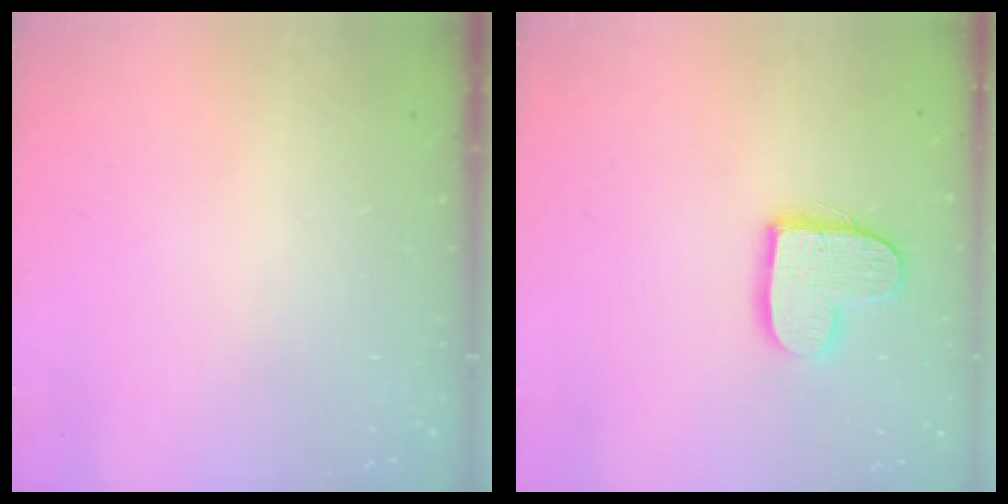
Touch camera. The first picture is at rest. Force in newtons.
{"total": 13.4, "press": 13.3, "slide": 1.2}